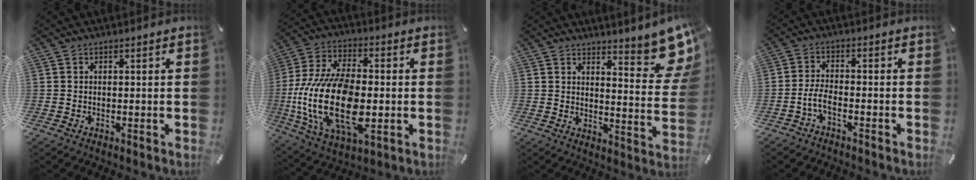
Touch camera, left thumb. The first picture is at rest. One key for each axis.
{"total": 21.7, "fx": -2.9, "fy": 12.2, "fz": 17.8, "tx": -0.378, "ty": -0.013, "tz": -0.049}
{"total": 11.5, "fx": 8.6, "fy": 3.2, "fz": 6.9, "tx": -0.073, "ty": -0.074, "tz": 0.148}
{"total": 4.6, "fx": -2.5, "fy": 1.8, "fz": 3.4, "tx": -0.078, "ty": 0.006, "tz": -0.049}